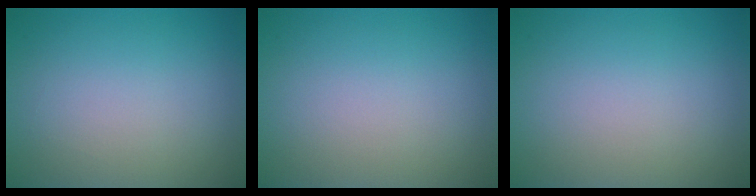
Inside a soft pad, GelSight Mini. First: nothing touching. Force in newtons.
{"total": 0.0}
{"total": 0.0}